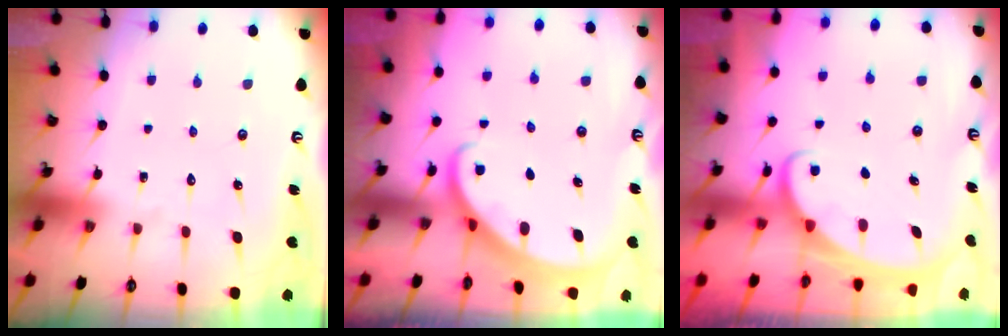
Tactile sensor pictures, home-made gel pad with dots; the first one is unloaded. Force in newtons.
{"total": 2.3, "press": 2.3, "slide": 0.3}
{"total": 2.4, "press": 2.4, "slide": 0.3}